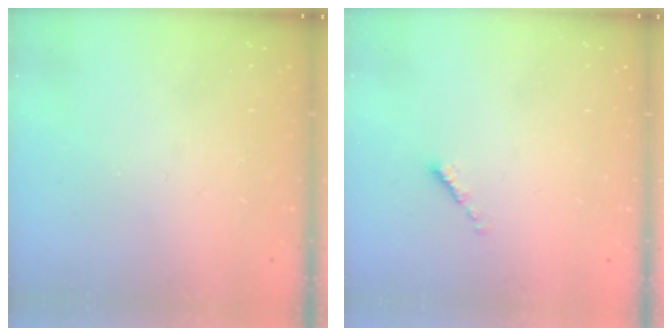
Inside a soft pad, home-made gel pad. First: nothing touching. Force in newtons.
{"total": 0.0}